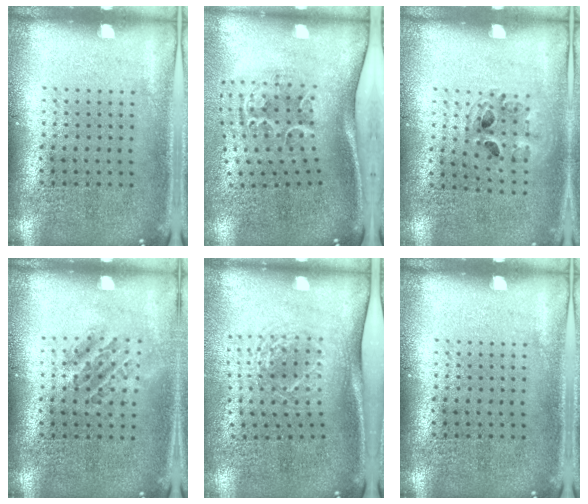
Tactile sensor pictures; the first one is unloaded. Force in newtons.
{"total": 1.9, "press": 1.4, "slide": 1.3}
{"total": 0.9, "press": 0.9, "slide": 0.2}
{"total": 1.1, "press": 1.1, "slide": 0.3}
{"total": 1.7, "press": 1.3, "slide": 1.2}
{"total": 0.0}